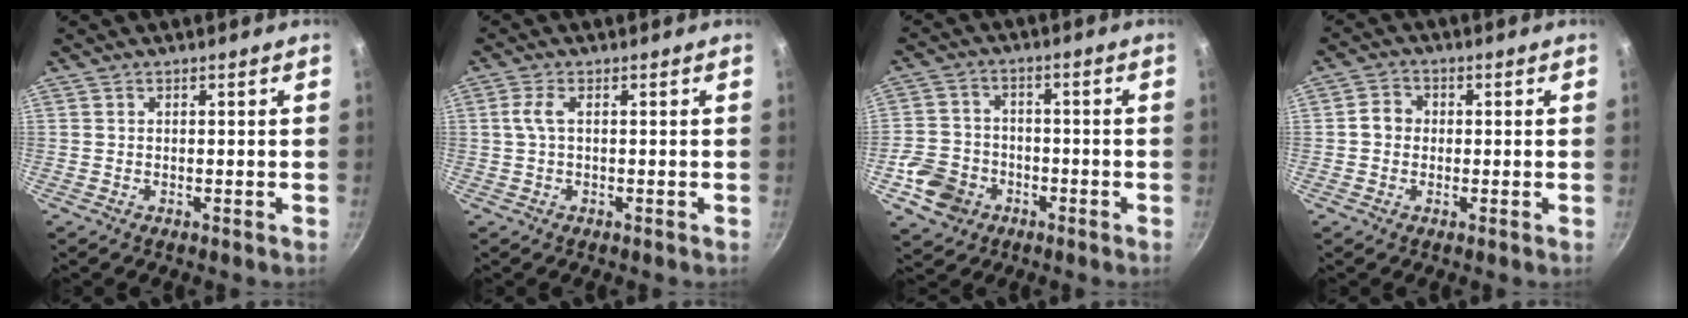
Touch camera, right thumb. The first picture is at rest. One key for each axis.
{"total": 2.6, "fx": 0.3, "fy": 1.0, "fz": 2.3, "tx": -0.064, "ty": 0.008, "tz": 0.007}
{"total": 8.8, "fx": -3.9, "fy": 7.1, "fz": 3.5, "tx": -0.049, "ty": 0.022, "tz": -0.068}
{"total": 3.7, "fx": -0.1, "fy": 3.3, "fz": 1.7, "tx": -0.018, "ty": 0.012, "tz": -0.008}